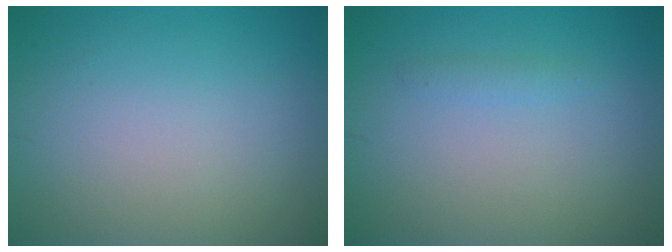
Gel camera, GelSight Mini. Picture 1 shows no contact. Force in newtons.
{"total": 0.8, "press": 0.8, "slide": 0.1}